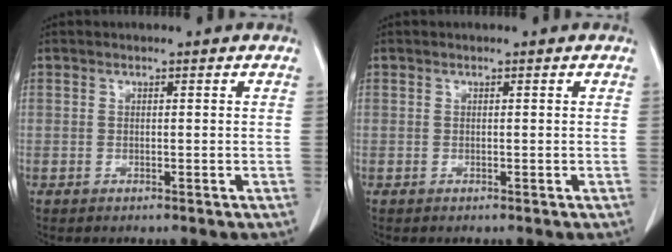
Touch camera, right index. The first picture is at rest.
{"total": 0.0}